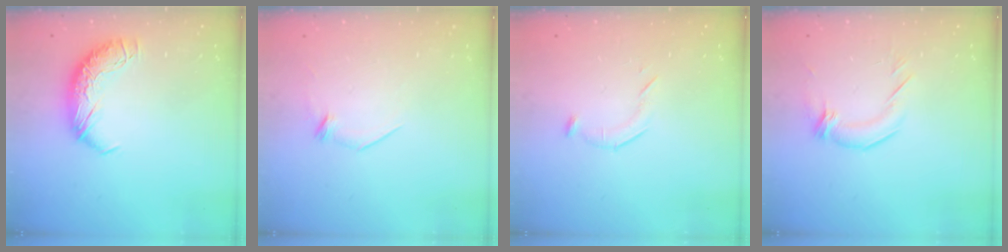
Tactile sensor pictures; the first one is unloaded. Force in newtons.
{"total": 6.2, "press": 6.1, "slide": 0.8}
{"total": 5.9, "press": 5.8, "slide": 1.1}
{"total": 2.2, "press": 1.1, "slide": 1.9}